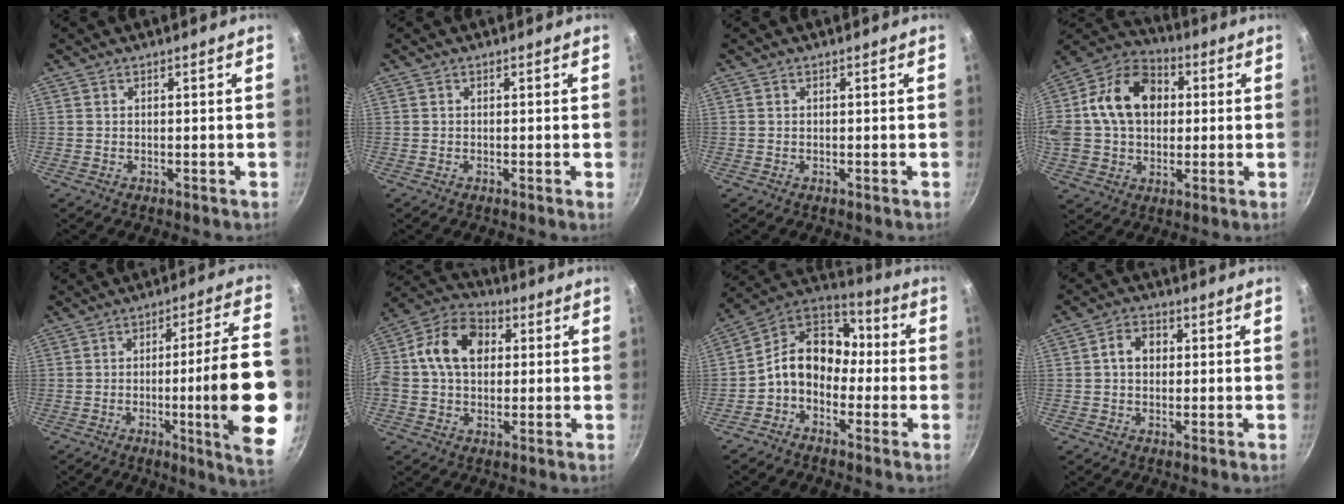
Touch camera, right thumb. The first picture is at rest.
{"total": 0.5, "force": [-0.1, -0.1, 0.5], "torque": [-0.008, -0.002, -0.005]}
{"total": 0.0}
{"total": 20.7, "force": [2.7, 15.4, 13.5], "torque": [-0.231, 0.039, 0.032]}
{"total": 20.7, "force": [-4.1, 1.8, 20.2], "torque": [-0.273, 0.015, -0.052]}
{"total": 14.2, "force": [2.0, 10.4, 9.4], "torque": [-0.144, 0.027, 0.010]}
{"total": 12.7, "force": [-2.1, 9.7, 7.9], "torque": [-0.093, 0.052, -0.068]}
{"total": 4.9, "force": [0.5, 3.9, 3.0], "torque": [-0.028, 0.013, 0.002]}